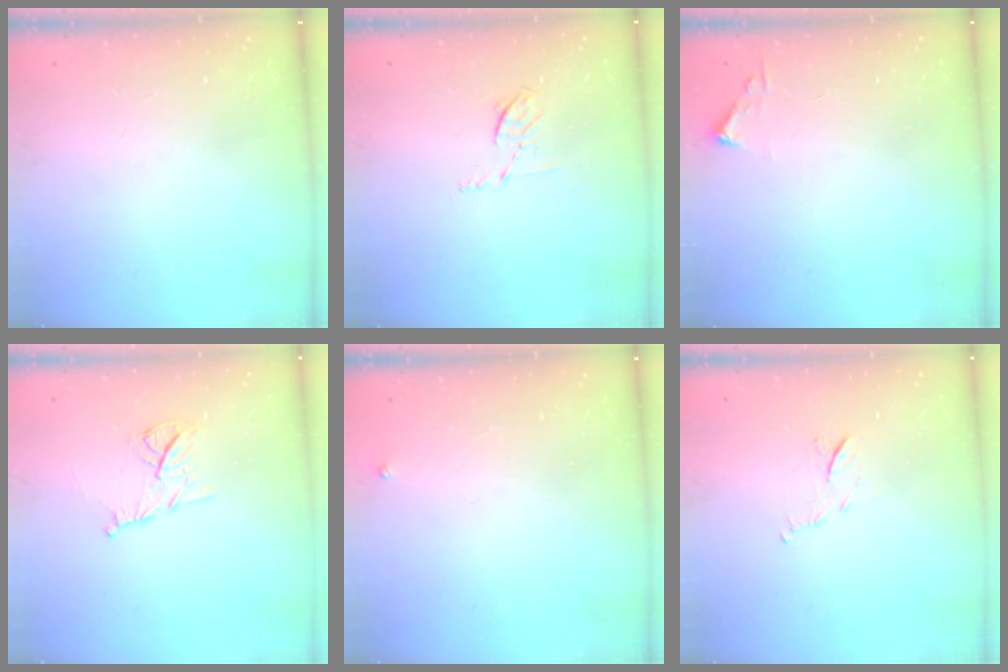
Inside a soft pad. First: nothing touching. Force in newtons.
{"total": 5.7, "press": 5.6, "slide": 1.2}
{"total": 2.4, "press": 2.4, "slide": 0.3}
{"total": 8.6, "press": 8.6, "slide": 0.7}
{"total": 2.7, "press": 2.7, "slide": 0.3}
{"total": 6.0, "press": 6.0, "slide": 0.6}